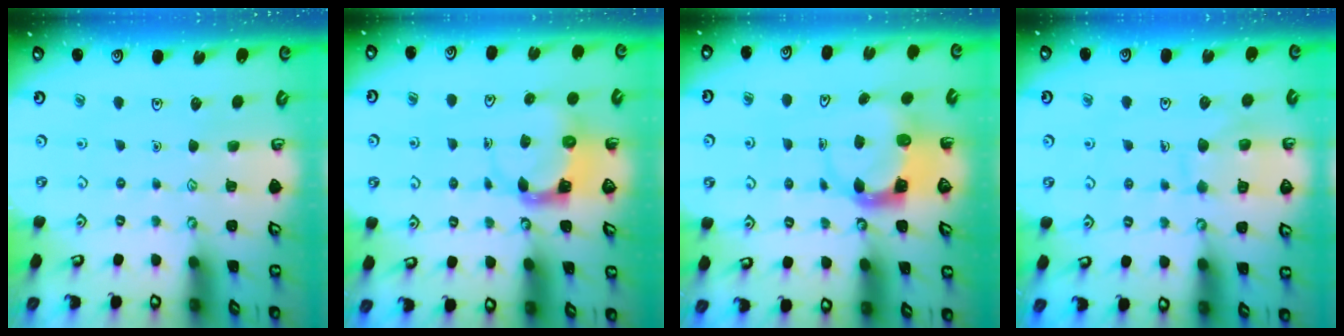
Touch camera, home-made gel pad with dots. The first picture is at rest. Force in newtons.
{"total": 3.5, "press": 3.5, "slide": 0.5}
{"total": 3.7, "press": 3.7, "slide": 0.5}
{"total": 9.1, "press": 9.0, "slide": 0.9}